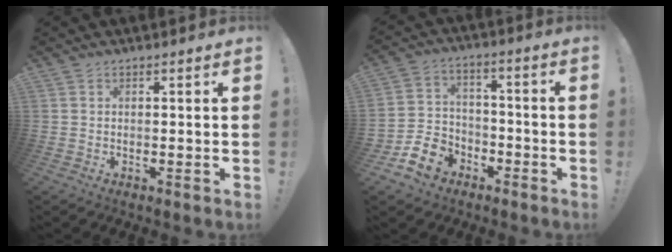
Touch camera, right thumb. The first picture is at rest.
{"total": 11.5, "force": [-6.7, 8.4, 3.9], "torque": [-0.082, 0.044, -0.119]}